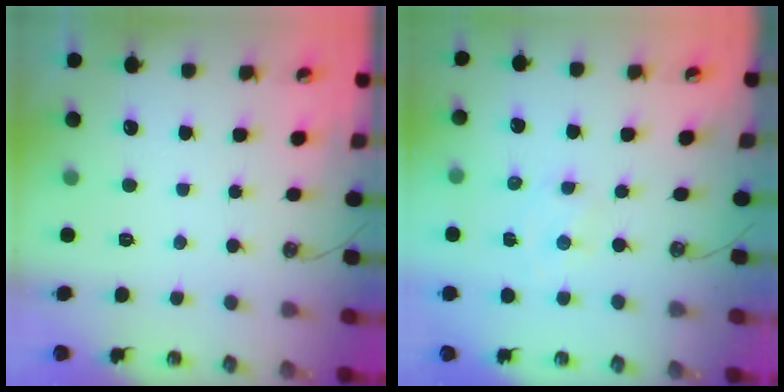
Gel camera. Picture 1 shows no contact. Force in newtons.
{"total": 1.8, "press": 1.8, "slide": 0.3}